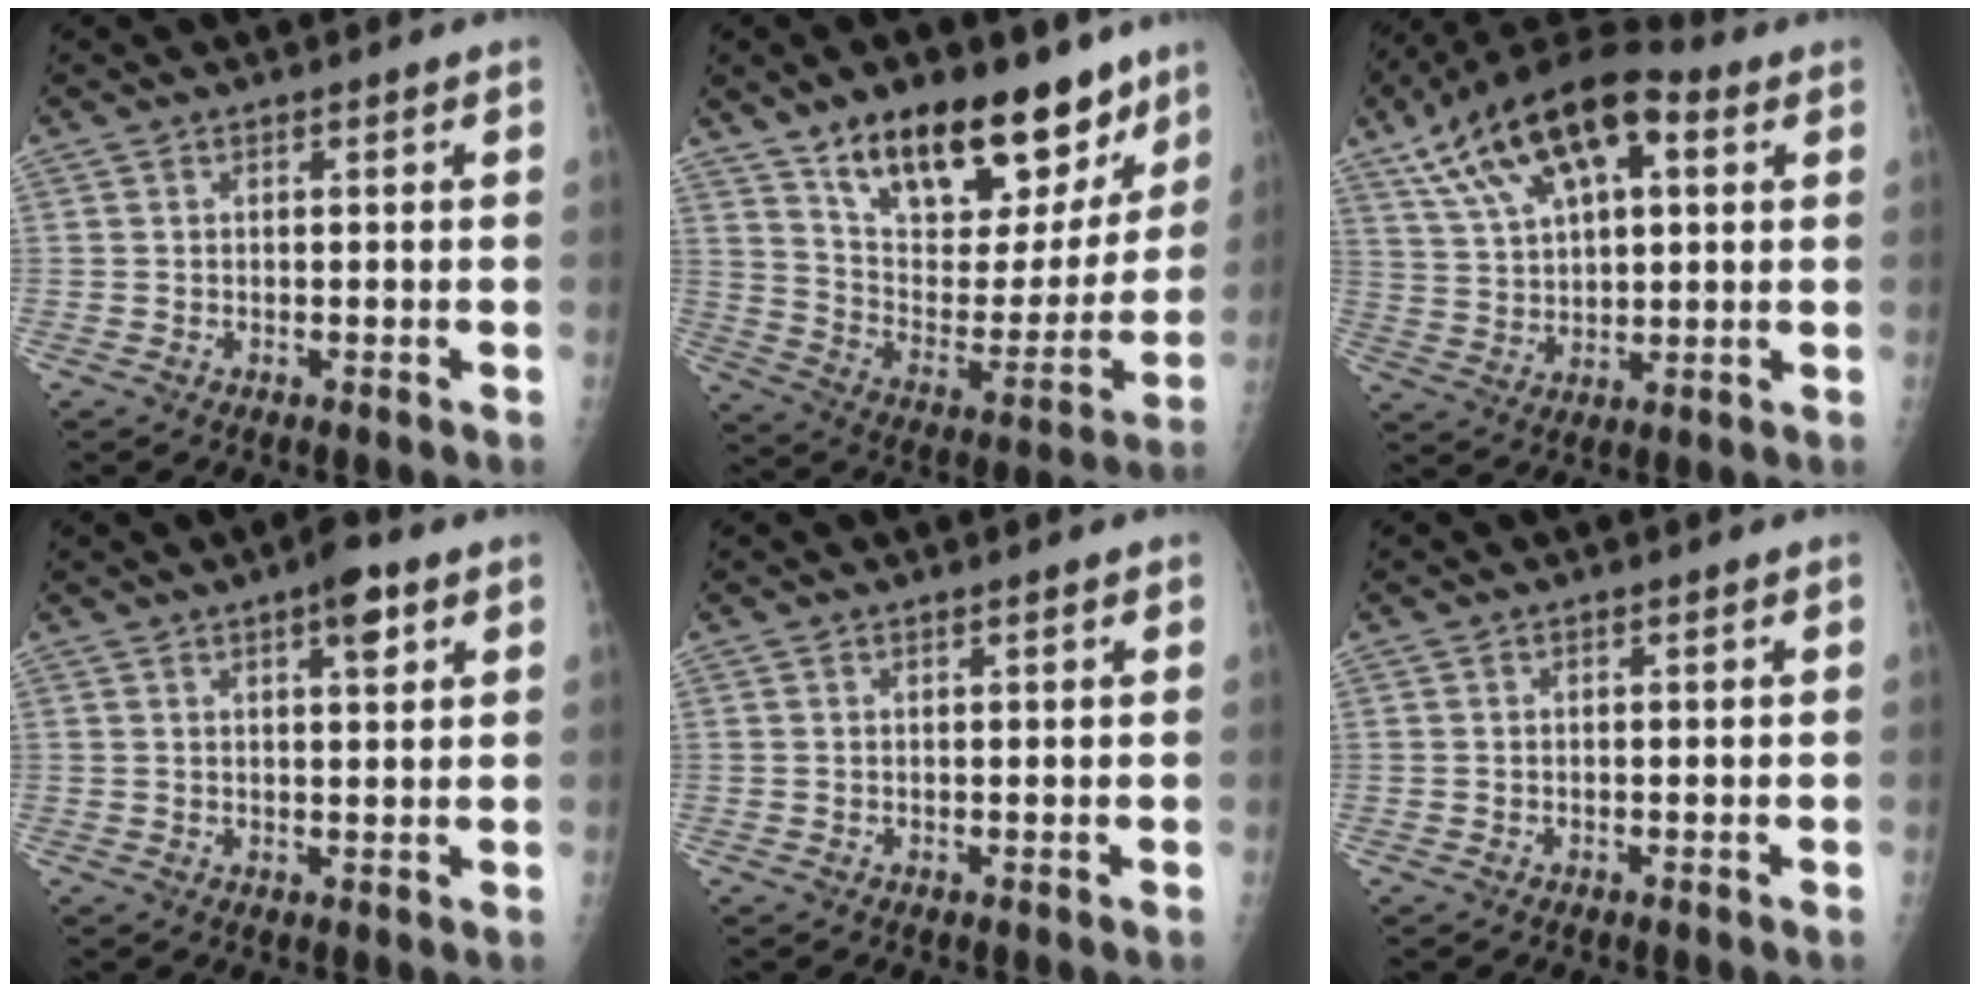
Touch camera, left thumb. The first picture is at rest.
{"total": 24.7, "force": [16.5, 11.6, 14.3], "torque": [-0.166, -0.070, 0.267]}
{"total": 19.4, "force": [8.6, 9.4, 14.7], "torque": [-0.241, 0.004, 0.150]}
{"total": 5.2, "force": [2.8, 1.7, 4.0], "torque": [-0.046, -0.009, 0.036]}
{"total": 0.6, "force": [0.5, 0.2, 0.3], "torque": [-0.005, -0.002, 0.008]}
{"total": 0.0}